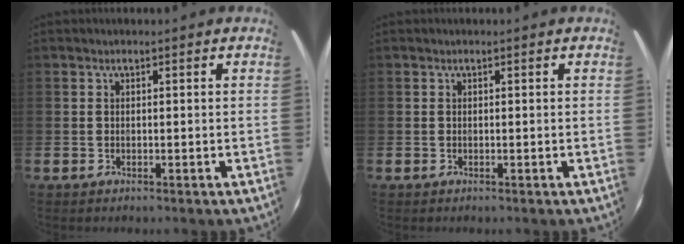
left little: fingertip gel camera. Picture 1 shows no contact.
{"total": 0.0}